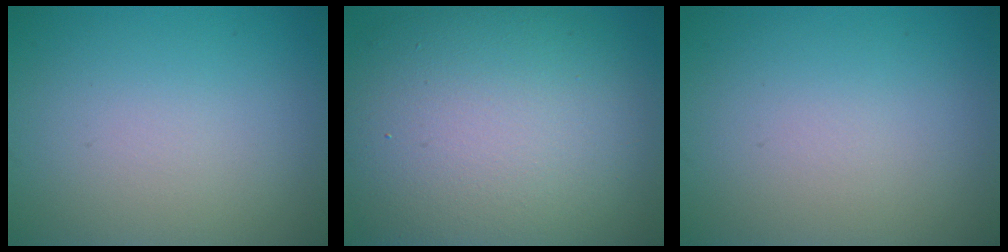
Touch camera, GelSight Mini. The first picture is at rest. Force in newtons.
{"total": 14.5, "press": 14.5, "slide": 0.9}
{"total": 0.0}